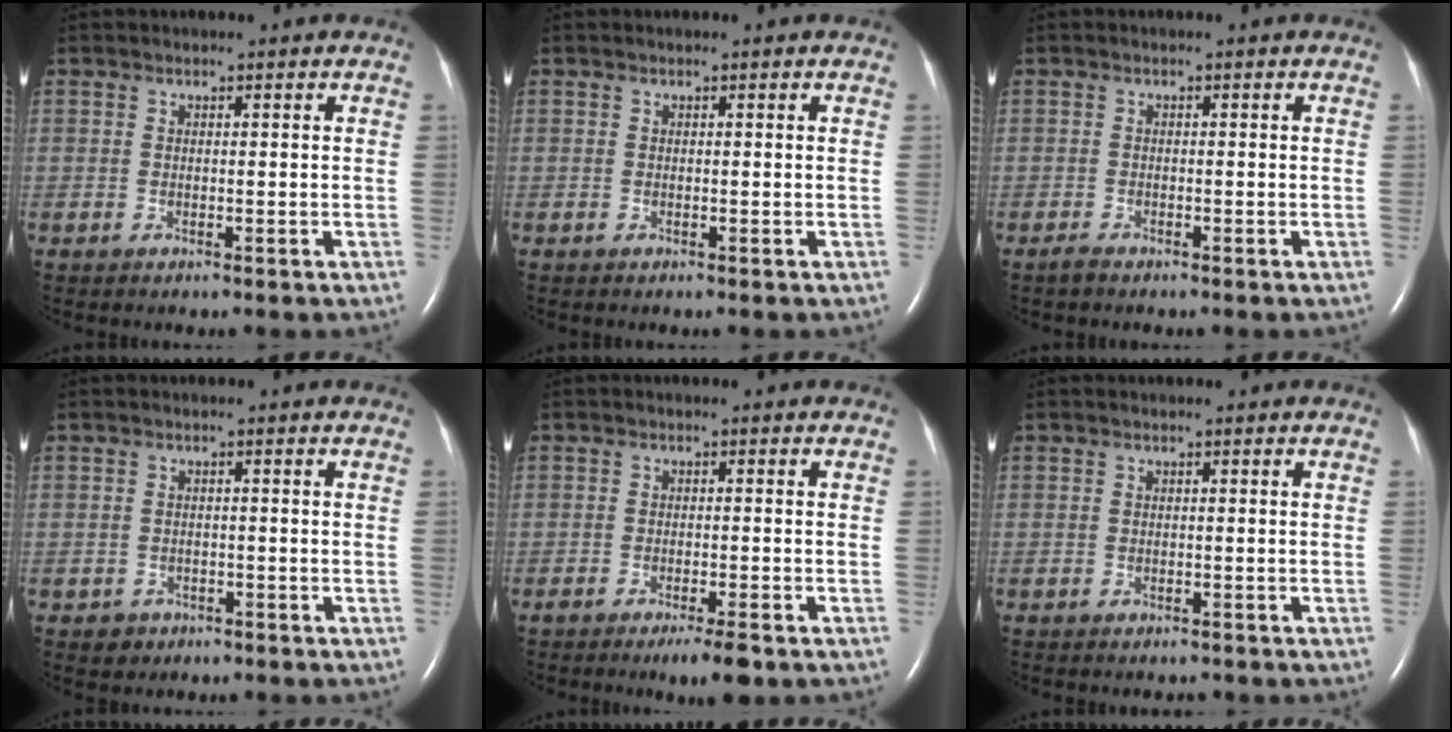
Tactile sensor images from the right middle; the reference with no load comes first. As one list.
[{"total": 0.0}, {"total": 1.0, "force": [-0.9, 0.2, 0.4], "torque": [-0.016, -0.003, -0.015]}, {"total": 1.8, "force": [-1.0, 1.5, 0.0], "torque": [-0.003, 0.007, -0.012]}, {"total": 3.8, "force": [-2.5, 0.3, 2.8], "torque": [-0.043, -0.008, -0.039]}, {"total": 1.1, "force": [-1.0, 0.4, 0.2], "torque": [-0.010, -0.002, -0.013]}]